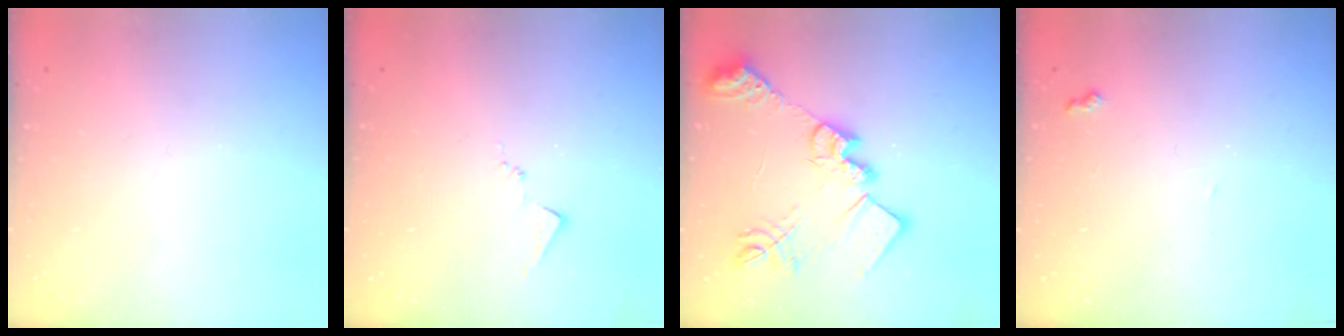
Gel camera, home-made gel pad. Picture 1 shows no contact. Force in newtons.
{"total": 8.0, "press": 8.0, "slide": 0.4}
{"total": 22.5, "press": 22.4, "slide": 1.6}
{"total": 5.1, "press": 5.1, "slide": 0.6}